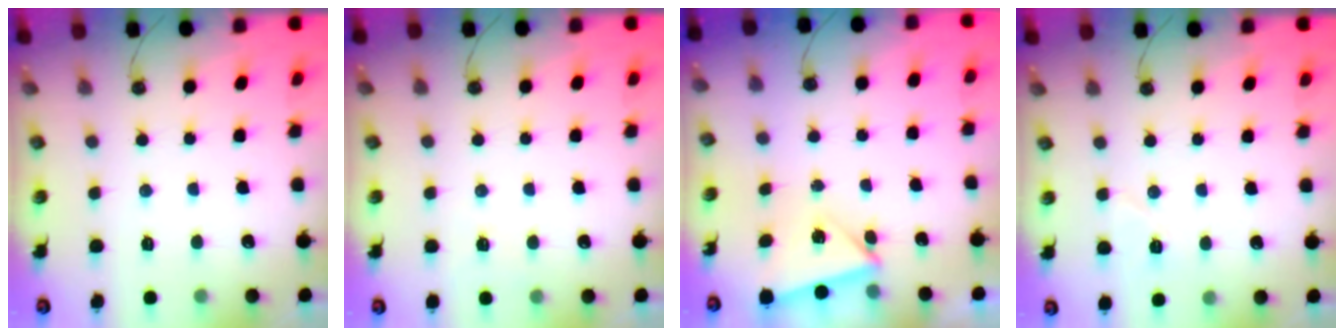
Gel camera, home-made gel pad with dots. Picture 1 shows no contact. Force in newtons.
{"total": 2.4, "press": 2.4, "slide": 0.4}
{"total": 3.9, "press": 3.2, "slide": 2.2}
{"total": 5.4, "press": 5.0, "slide": 1.8}